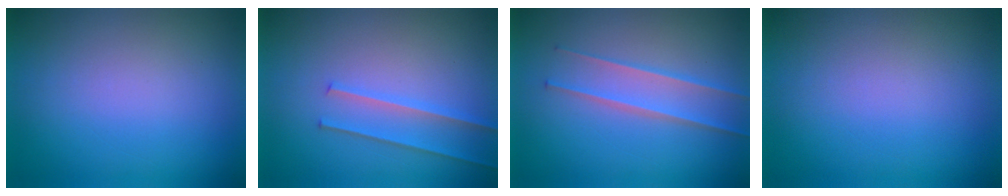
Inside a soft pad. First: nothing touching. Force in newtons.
{"total": 2.2}
{"total": 2.4}
{"total": 1.1}